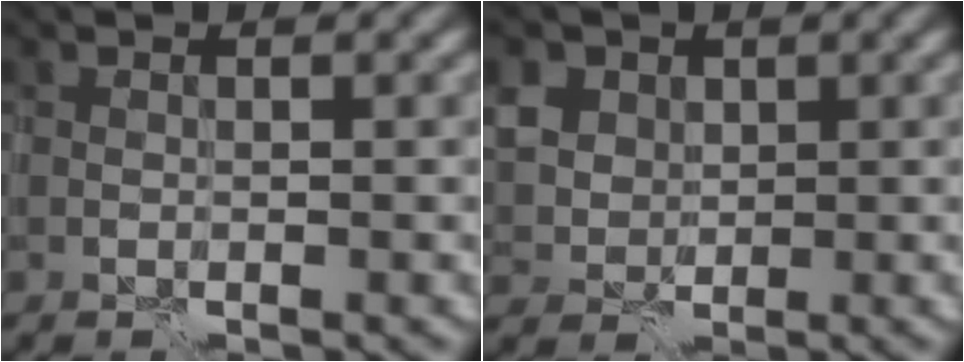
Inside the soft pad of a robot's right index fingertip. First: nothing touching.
{"total": 4.3, "force": [1.9, 3.5, 1.7], "torque": [-0.058, 0.006, 0.044]}